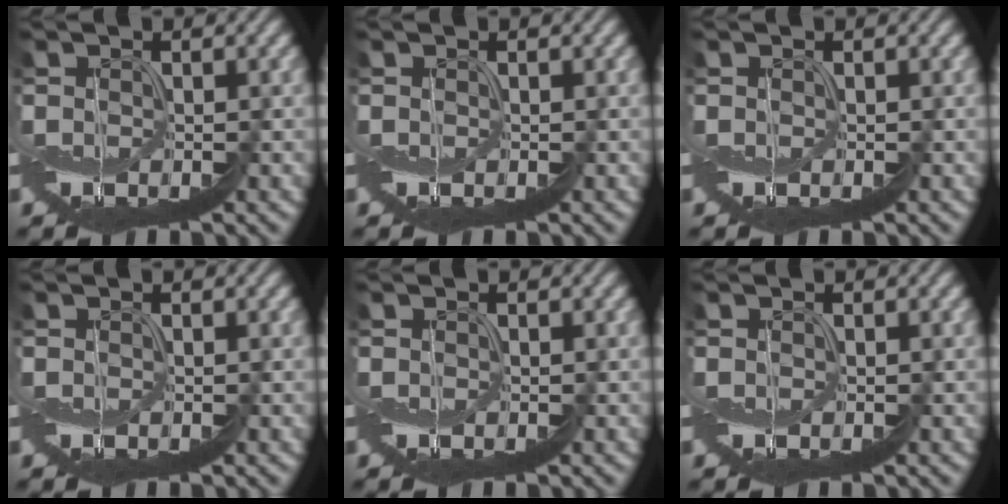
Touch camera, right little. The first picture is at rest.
{"total": 0.0}
{"total": 0.0}
{"total": 0.0}
{"total": 0.0}
{"total": 0.0}